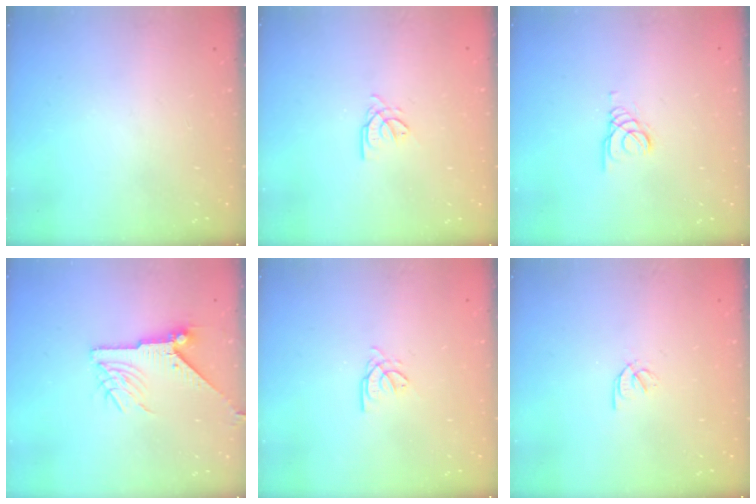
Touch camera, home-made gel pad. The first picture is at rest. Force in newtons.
{"total": 2.6, "press": 2.6, "slide": 0.1}
{"total": 1.5, "press": 1.5, "slide": 0.1}
{"total": 9.0, "press": 9.0, "slide": 0.4}
{"total": 2.4, "press": 2.4, "slide": 0.1}
{"total": 1.6, "press": 1.6, "slide": 0.3}